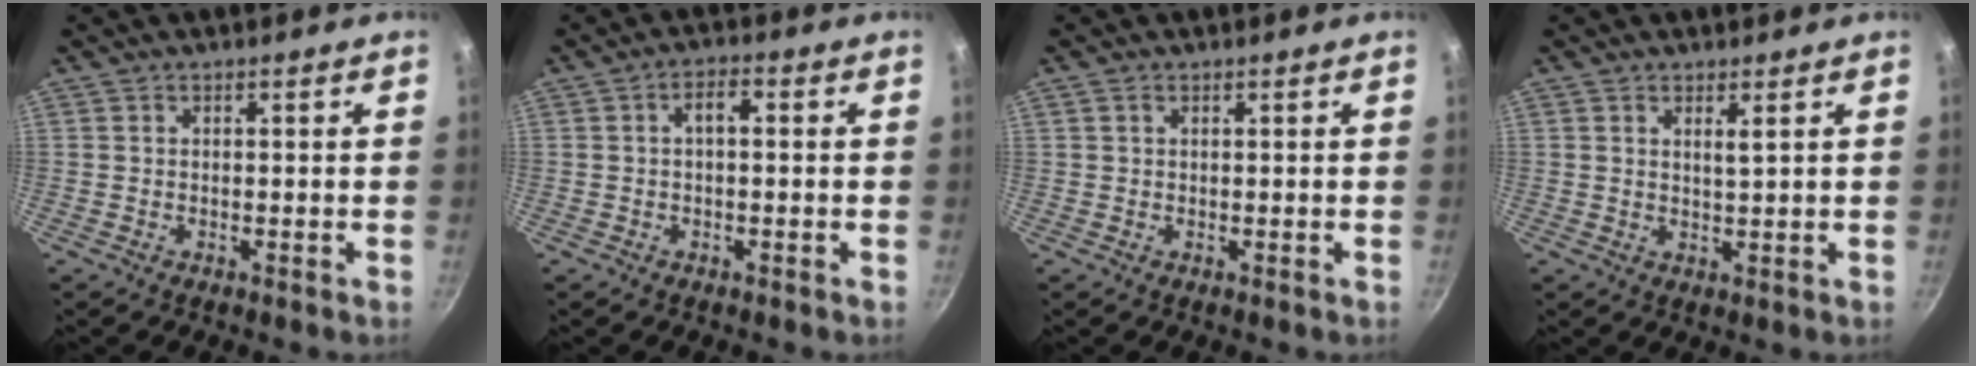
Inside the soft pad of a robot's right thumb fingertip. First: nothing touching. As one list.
[{"total": 3.1, "force": [0.2, 1.4, 2.7], "torque": [-0.051, 0.015, 0.000]}, {"total": 0.7, "force": [0.4, 0.5, 0.4], "torque": [-0.006, 0.001, 0.006]}, {"total": 2.0, "force": [1.0, 0.3, 1.7], "torque": [-0.029, -0.005, 0.019]}]